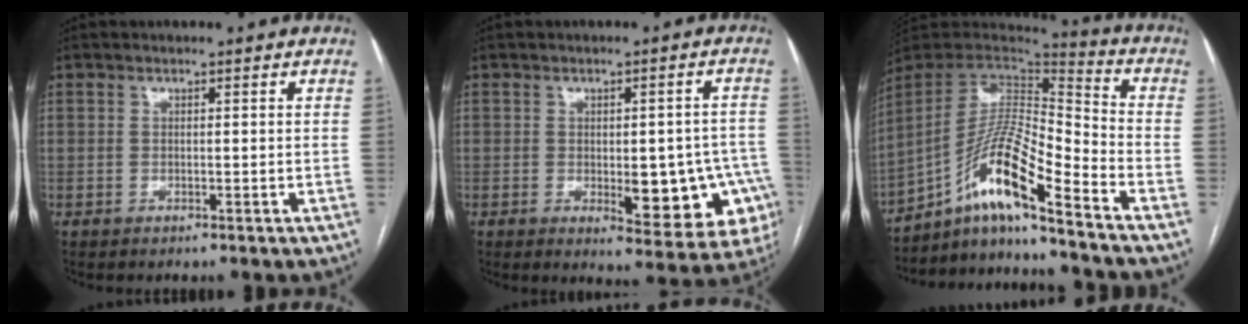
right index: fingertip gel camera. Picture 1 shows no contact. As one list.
[{"total": 12.4, "force": [-3.3, 4.8, 11.0], "torque": [-0.099, 0.015, -0.027]}, {"total": 14.9, "force": [-9.9, 0.6, 11.1], "torque": [-0.210, 0.013, -0.175]}]